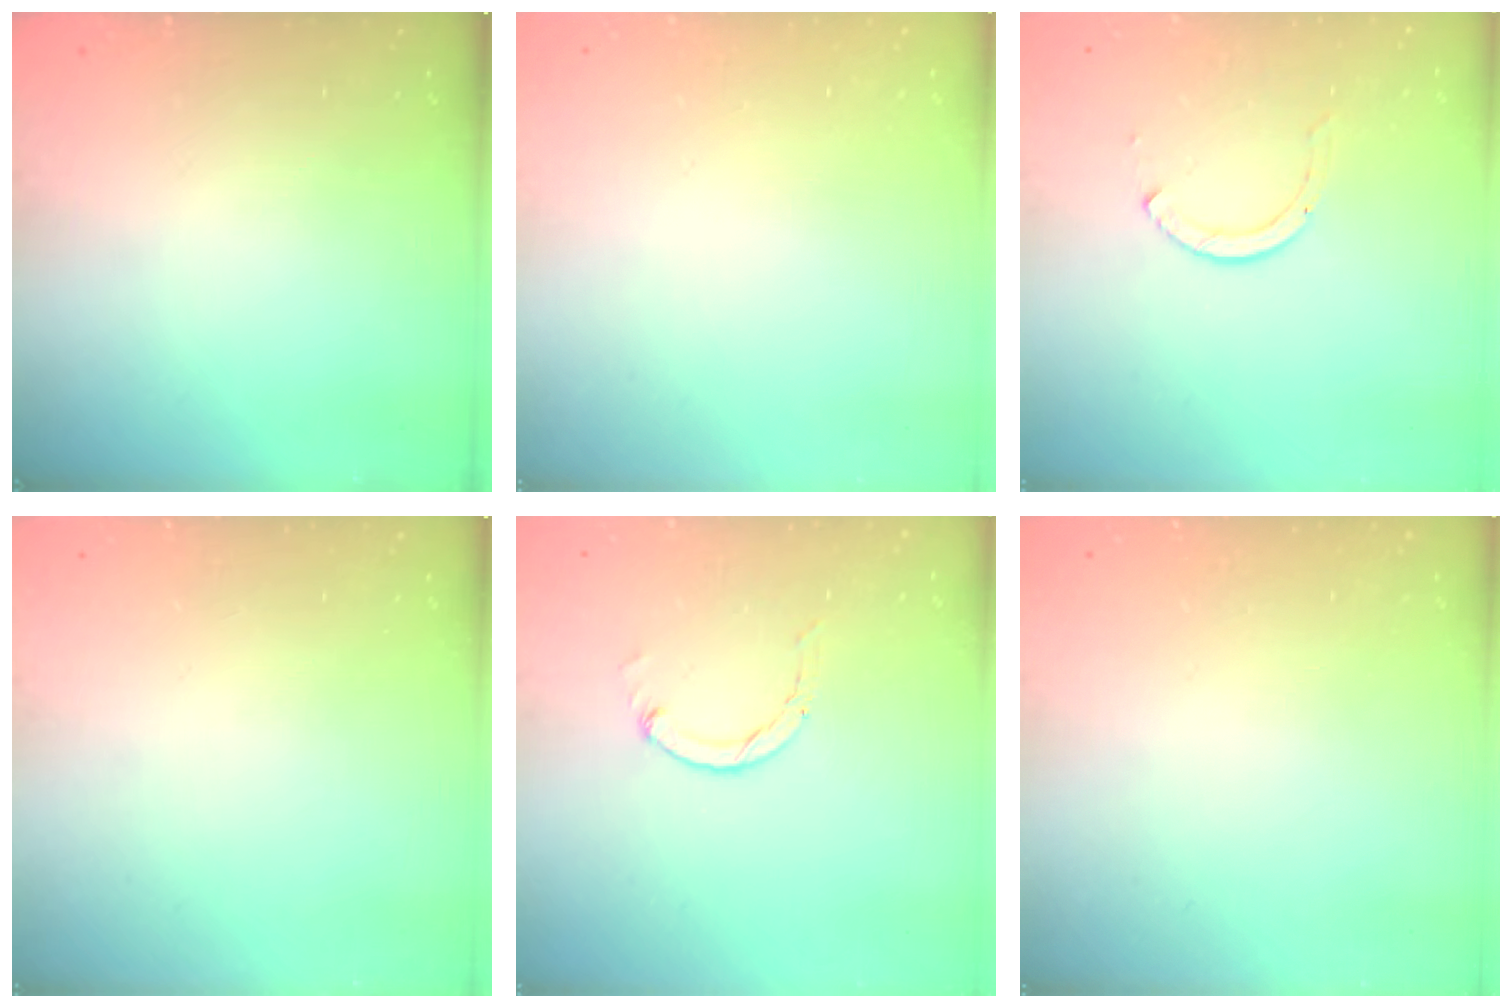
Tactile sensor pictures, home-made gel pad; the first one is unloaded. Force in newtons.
{"total": 2.6, "press": 2.6, "slide": 0.2}
{"total": 2.6, "press": 2.6, "slide": 0.3}
{"total": 0.0}
{"total": 0.0}
{"total": 2.5, "press": 2.5, "slide": 0.2}